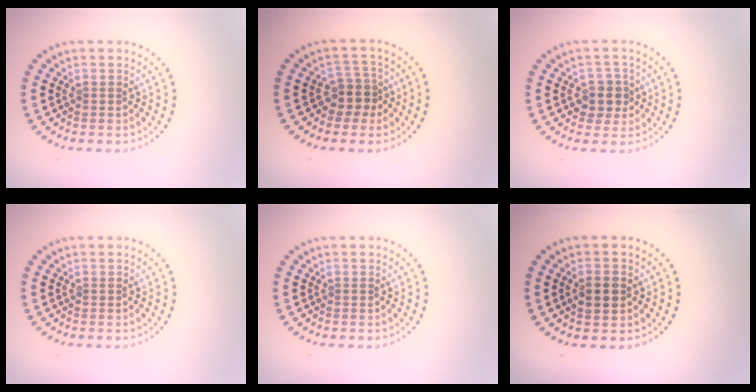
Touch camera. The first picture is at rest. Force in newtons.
{"total": 2.5, "press": 2.0, "slide": 1.4}
{"total": 2.4, "press": 2.2, "slide": 1.0}
{"total": 0.0}
{"total": 0.0}
{"total": 2.4, "press": 2.4, "slide": 0.1}